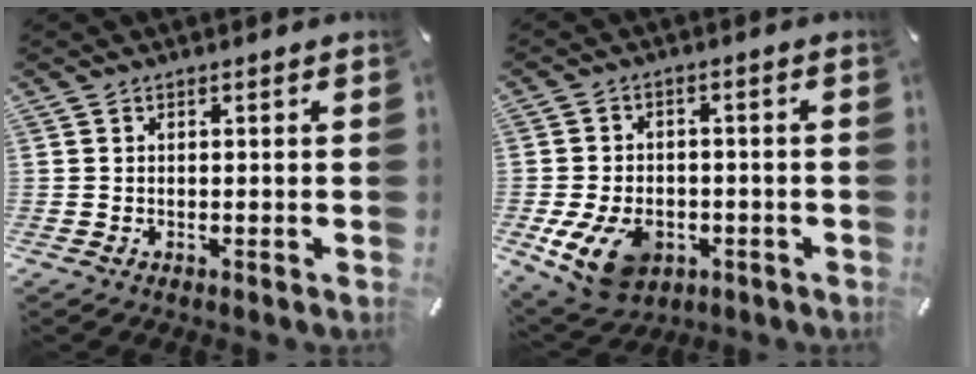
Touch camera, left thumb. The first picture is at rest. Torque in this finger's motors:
{"motor_torque": [0.91, 2.54, 0.61, 0.00, 0.29]}